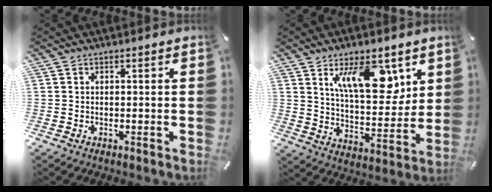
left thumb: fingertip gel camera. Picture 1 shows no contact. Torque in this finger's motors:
{"motor_torque": [0.71, 1.08, 1.42, -1.34, 0.49]}